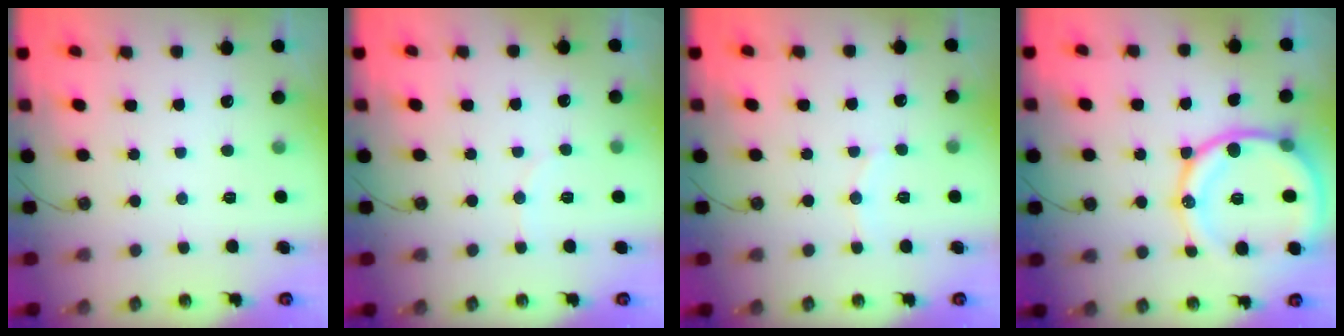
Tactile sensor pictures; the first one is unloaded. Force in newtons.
{"total": 3.2, "press": 3.2, "slide": 0.6}
{"total": 5.5, "press": 5.5, "slide": 0.5}
{"total": 18.6, "press": 18.5, "slide": 1.5}